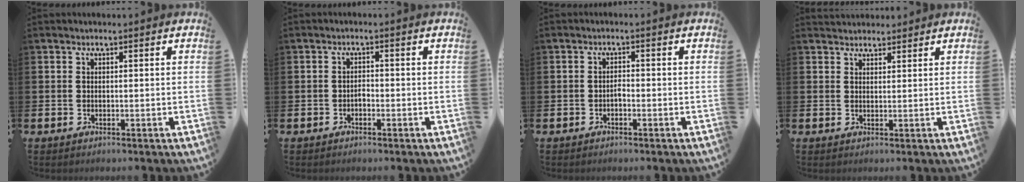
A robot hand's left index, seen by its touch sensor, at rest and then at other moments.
{"total": 1.1, "force": [-0.6, 0.7, 0.6], "torque": [-0.007, -0.001, -0.014]}
{"total": 1.0, "force": [-0.6, 0.5, 0.6], "torque": [-0.008, -0.003, -0.013]}
{"total": 2.3, "force": [2.1, 0.8, -0.1], "torque": [0.009, -0.008, 0.038]}